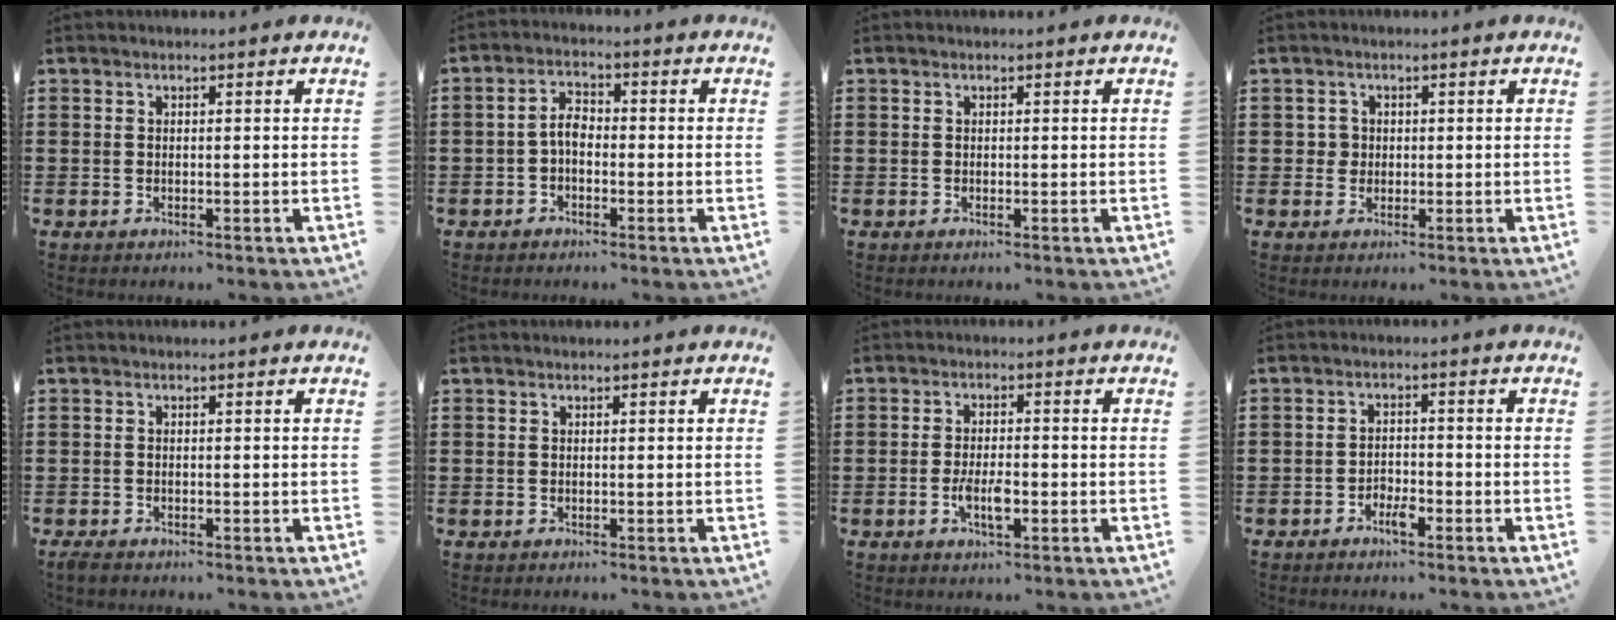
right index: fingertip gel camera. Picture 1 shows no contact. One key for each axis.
{"total": 3.2, "fx": -1.1, "fy": 1.7, "fz": 2.5, "tx": -0.056, "ty": 0.006, "tz": -0.025}
{"total": 0.0}
{"total": 1.7, "fx": 0.1, "fy": 1.7, "fz": 0.4, "tx": -0.015, "ty": 0.009, "tz": 0.000}
{"total": 0.9, "fx": -0.8, "fy": 0.2, "fz": 0.4, "tx": -0.009, "ty": -0.005, "tz": -0.014}
{"total": 0.0}
{"total": 4.8, "fx": -1.5, "fy": 1.7, "fz": 4.2, "tx": -0.092, "ty": -0.001, "tz": -0.031}
{"total": 2.5, "fx": -1.8, "fy": 1.0, "fz": 1.5, "tx": -0.029, "ty": 0.003, "tz": -0.035}